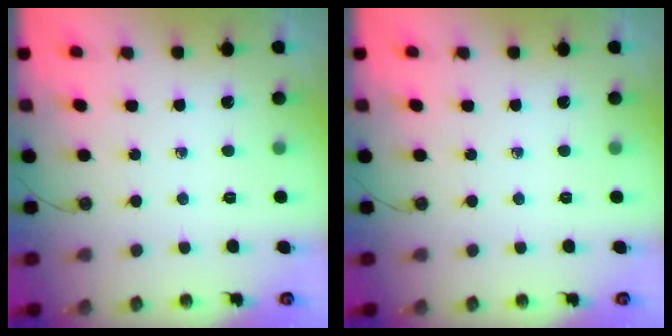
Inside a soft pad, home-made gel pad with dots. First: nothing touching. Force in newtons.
{"total": 0.0}